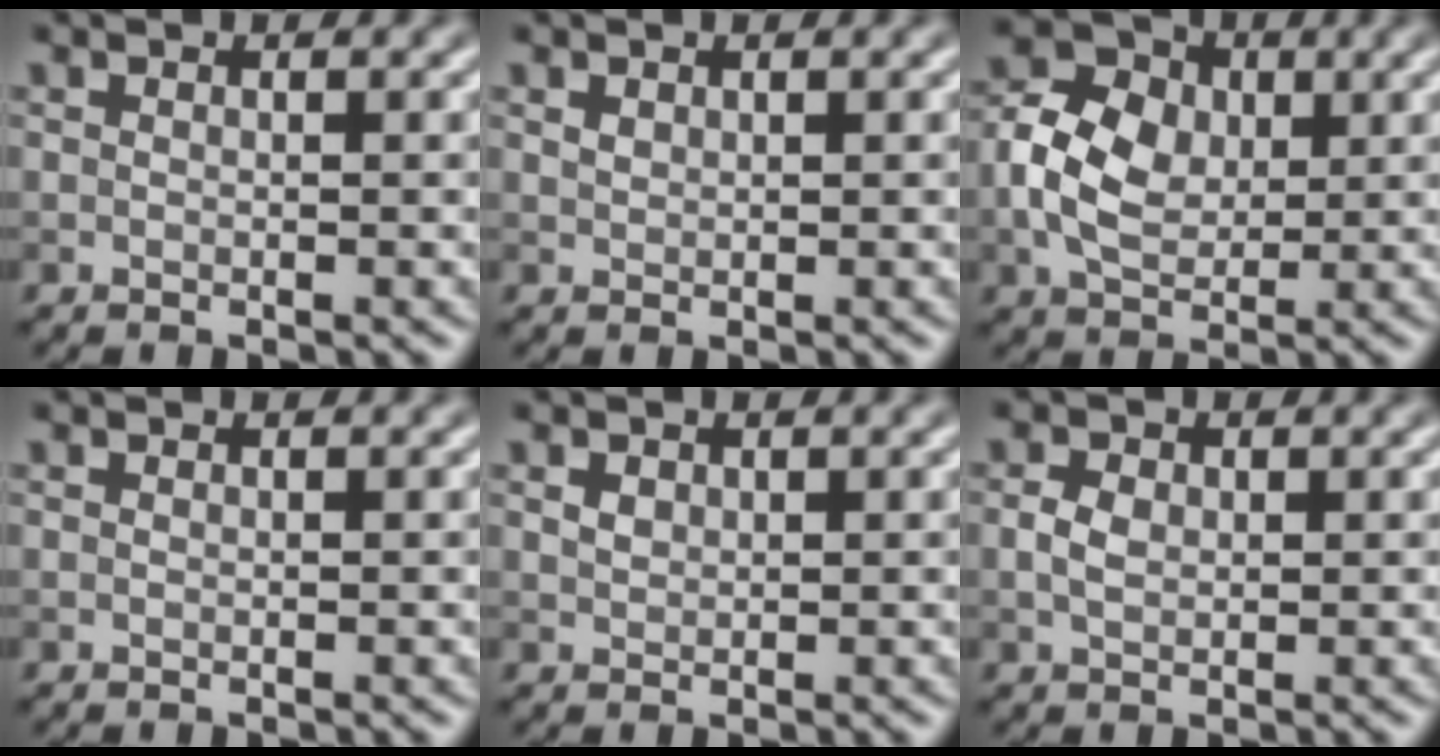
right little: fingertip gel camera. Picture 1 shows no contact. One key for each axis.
{"total": 0.7, "fx": 0.4, "fy": 0.5, "fz": 0.3, "tx": -0.007, "ty": -0.001, "tz": 0.010}
{"total": 5.9, "fx": 0.2, "fy": 4.4, "fz": 3.9, "tx": -0.083, "ty": 0.011, "tz": -0.002}
{"total": 0.0}
{"total": 1.0, "fx": 0.4, "fy": 0.8, "fz": 0.4, "tx": -0.009, "ty": -0.001, "tz": 0.008}
{"total": 1.8, "fx": 0.1, "fy": 1.3, "fz": 1.2, "tx": -0.025, "ty": 0.003, "tz": -0.001}